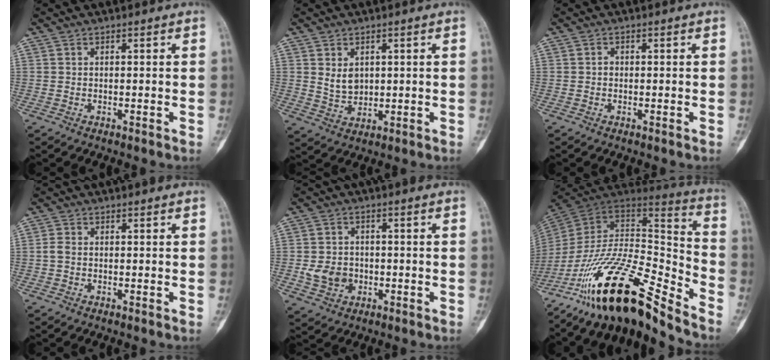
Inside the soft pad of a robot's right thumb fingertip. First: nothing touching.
{"total": 4.6, "force": [1.2, 3.5, 2.8], "torque": [-0.028, -0.014, 0.033]}
{"total": 0.8, "force": [-0.1, 0.8, 0.3], "torque": [0.001, 0.003, -0.002]}
{"total": 1.6, "force": [-0.2, 1.2, 1.1], "torque": [-0.021, 0.000, -0.010]}
{"total": 6.2, "force": [-1.3, 5.2, 3.2], "torque": [-0.036, 0.010, -0.016]}
{"total": 26.0, "force": [-18.9, 7.1, 16.4], "torque": [-0.272, 0.091, -0.331]}